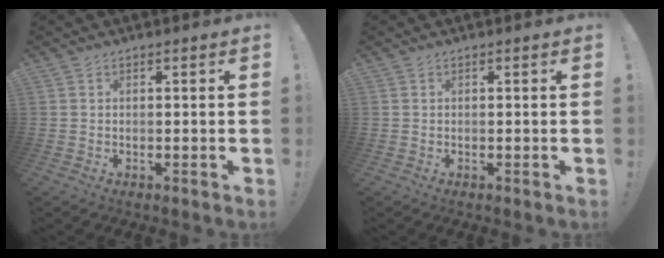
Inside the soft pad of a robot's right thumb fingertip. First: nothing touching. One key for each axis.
{"total": 0.0}